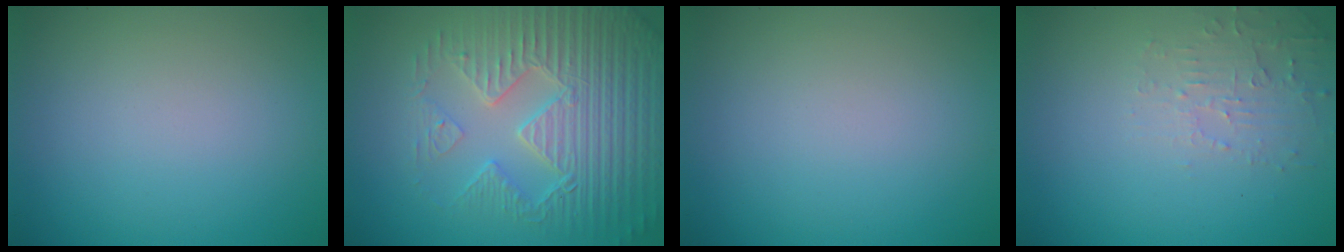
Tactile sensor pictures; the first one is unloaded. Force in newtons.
{"total": 6.9, "press": 5.7, "slide": 3.8}
{"total": 0.0}
{"total": 2.4, "press": 2.3, "slide": 0.6}